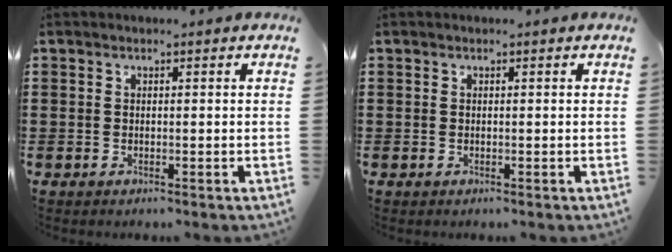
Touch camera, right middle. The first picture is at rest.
{"total": 0.0}